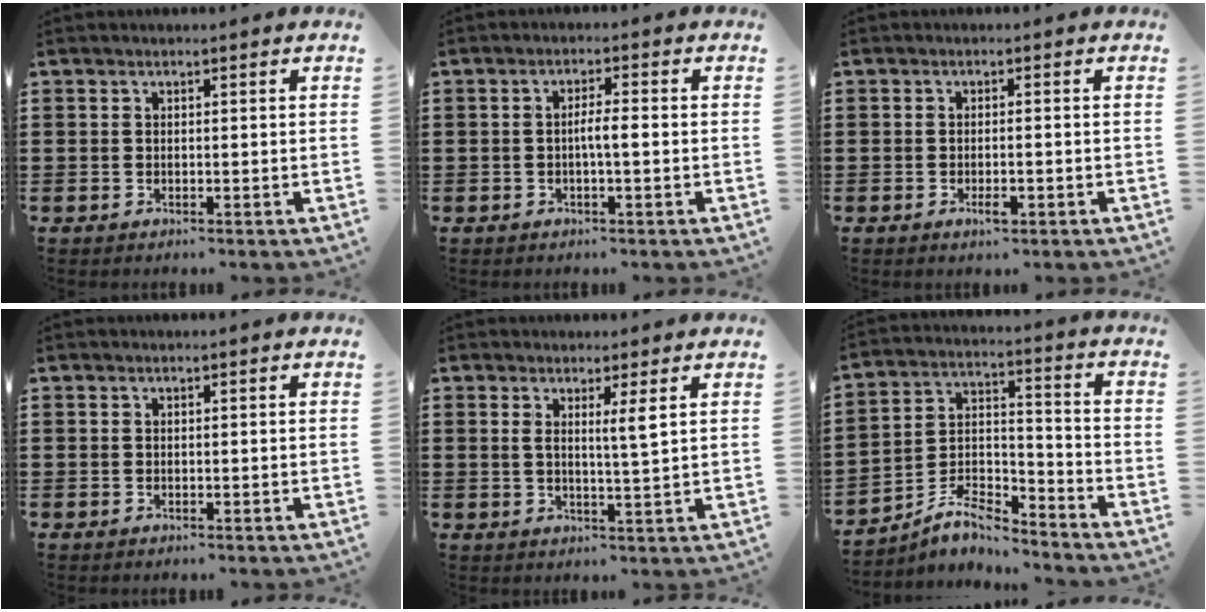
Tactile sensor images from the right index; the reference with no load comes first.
{"total": 2.6, "force": [-0.4, 0.3, 2.5], "torque": [-0.046, 0.000, -0.009]}
{"total": 2.3, "force": [-1.0, 0.5, 2.0], "torque": [-0.035, -0.002, -0.016]}
{"total": 0.0}
{"total": 3.0, "force": [1.3, -0.4, 2.6], "torque": [-0.056, -0.008, 0.020]}
{"total": 7.5, "force": [-6.7, 1.9, 2.8], "torque": [-0.060, 0.003, -0.133]}